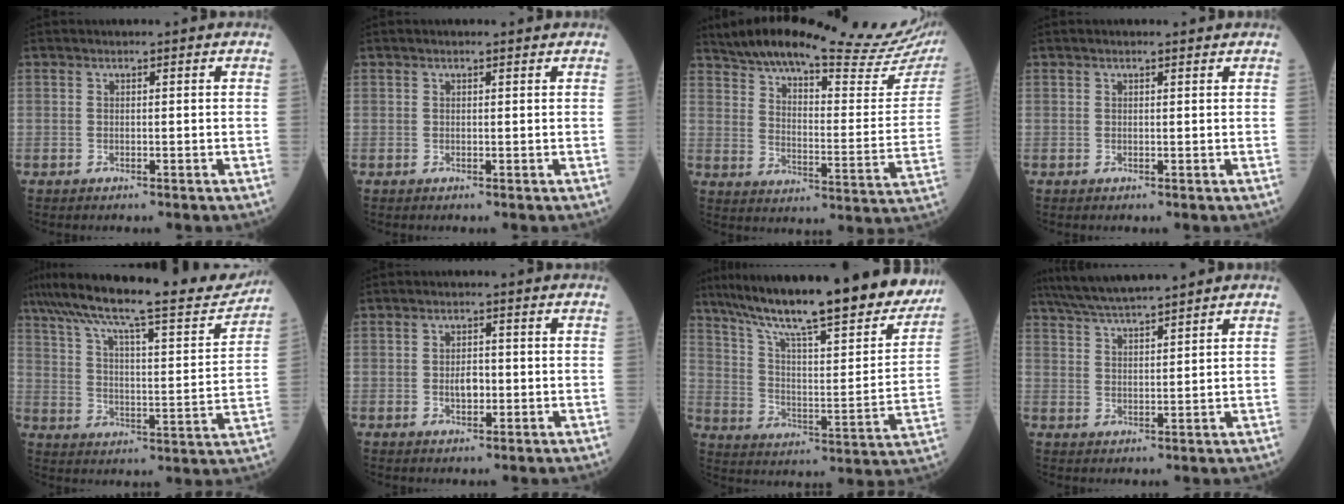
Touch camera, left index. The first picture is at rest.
{"total": 0.7, "force": [0.5, 0.1, 0.4], "torque": [-0.011, 0.004, 0.007]}
{"total": 29.8, "force": [26.1, 3.7, 13.7], "torque": [-0.216, -0.059, 0.336]}
{"total": 0.9, "force": [0.8, 0.1, 0.5], "torque": [-0.012, 0.007, 0.012]}
{"total": 24.2, "force": [21.1, 2.7, 11.7], "torque": [-0.203, -0.016, 0.301]}
{"total": 2.7, "force": [-0.4, 1.5, 2.3], "torque": [-0.039, 0.001, -0.006]}
{"total": 30.0, "force": [24.7, 4.3, 16.5], "torque": [-0.265, -0.036, 0.343]}
{"total": 9.1, "force": [8.1, -0.2, 4.1], "torque": [-0.076, 0.024, 0.139]}